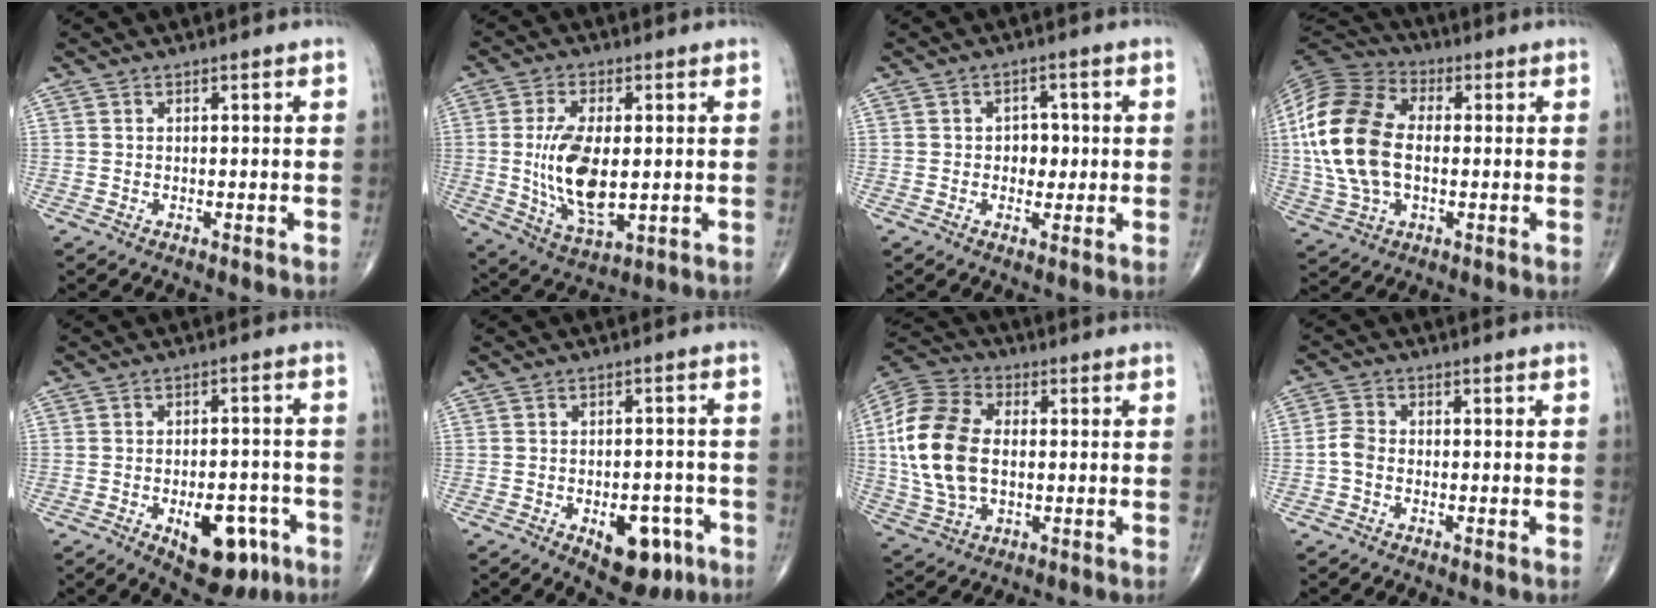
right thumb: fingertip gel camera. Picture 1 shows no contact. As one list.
[{"total": 13.6, "force": [0.0, 6.4, 12.0], "torque": [-0.228, -0.019, 0.009]}, {"total": 3.9, "force": [0.0, 2.9, 2.5], "torque": [-0.010, 0.005, -0.002]}, {"total": 19.3, "force": [0.4, 11.9, 15.2], "torque": [-0.325, 0.015, 0.005]}, {"total": 11.8, "force": [-5.0, 6.2, 8.7], "torque": [-0.091, 0.024, -0.058]}, {"total": 9.8, "force": [-4.2, 5.3, 7.0], "torque": [-0.066, 0.021, -0.047]}, {"total": 17.9, "force": [0.5, 11.4, 13.8], "torque": [-0.284, 0.013, 0.009]}, {"total": 3.1, "force": [-0.9, 2.2, 2.0], "torque": [-0.037, 0.009, -0.027]}]